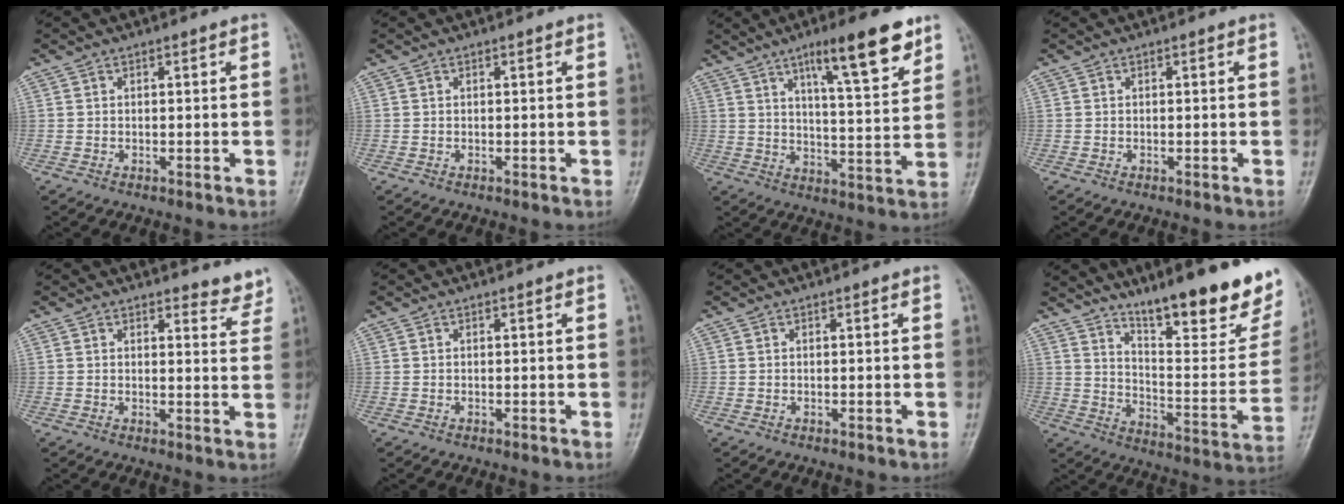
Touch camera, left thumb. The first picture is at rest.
{"total": 0.0}
{"total": 14.0, "force": [8.7, 2.9, 10.7], "torque": [-0.143, -0.042, 0.134]}
{"total": 0.0}
{"total": 4.0, "force": [3.8, 1.3, 0.7], "torque": [0.012, -0.032, 0.033]}
{"total": 0.0}
{"total": 0.0}
{"total": 23.5, "force": [16.2, 5.4, 16.1], "torque": [-0.196, -0.098, 0.245]}